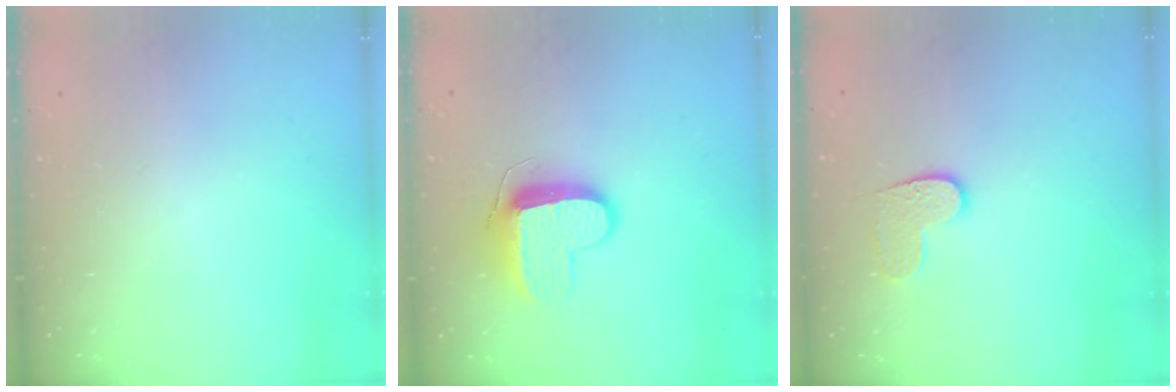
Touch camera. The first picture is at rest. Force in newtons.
{"total": 9.4, "press": 9.3, "slide": 1.3}
{"total": 6.4, "press": 6.4, "slide": 0.3}